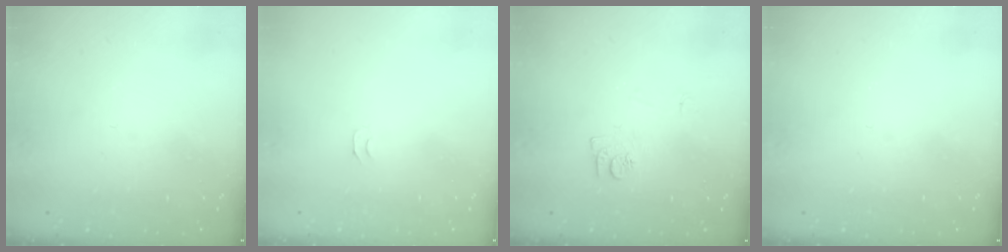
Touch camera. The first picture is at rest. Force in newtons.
{"total": 5.1, "press": 5.1, "slide": 0.5}
{"total": 7.7, "press": 7.7, "slide": 0.8}
{"total": 0.0}